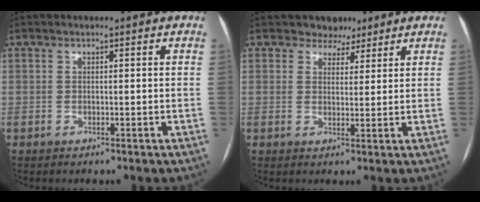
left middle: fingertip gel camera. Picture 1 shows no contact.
{"total": 3.7, "force": [2.9, 2.3, 0.2], "torque": [0.005, 0.001, 0.040]}